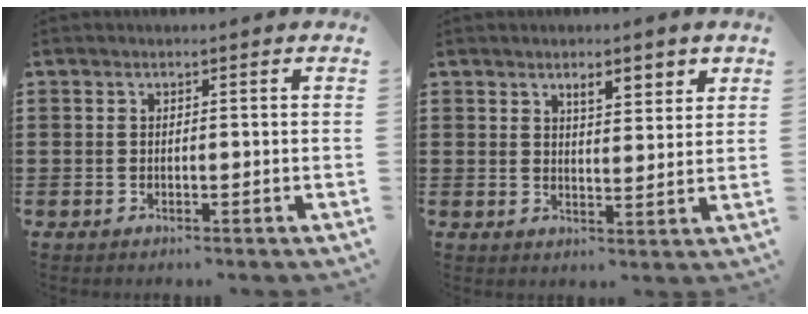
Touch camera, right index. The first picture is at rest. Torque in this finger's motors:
{"motor_torque": [0.17, 0.08, 0.11, 0.06]}